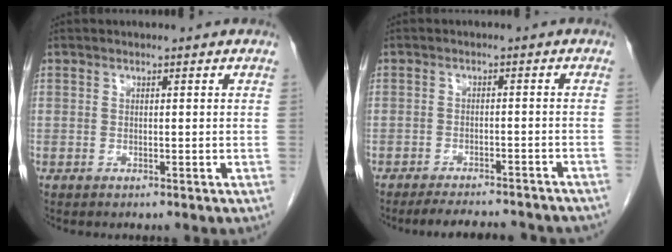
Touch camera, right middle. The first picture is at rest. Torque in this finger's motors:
{"motor_torque": [1.09, -1.05, 0.07, 0.05]}